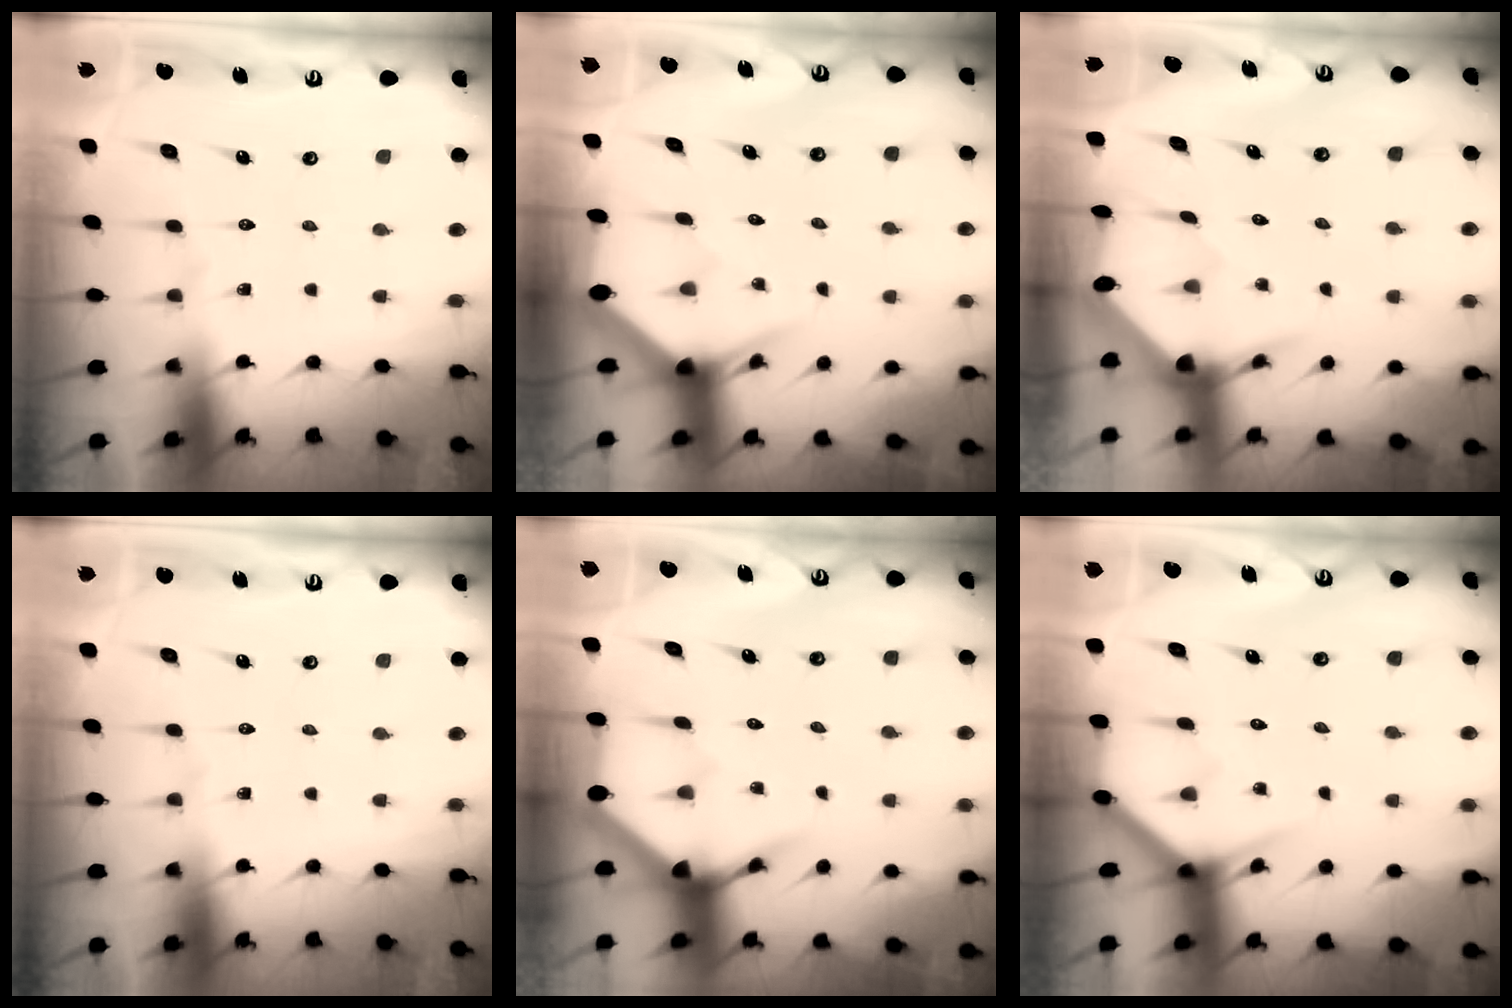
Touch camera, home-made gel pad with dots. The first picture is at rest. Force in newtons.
{"total": 4.4, "press": 4.4, "slide": 0.4}
{"total": 3.6, "press": 3.6, "slide": 0.4}
{"total": 0.0}
{"total": 3.9, "press": 3.8, "slide": 0.4}
{"total": 3.6, "press": 3.6, "slide": 0.3}